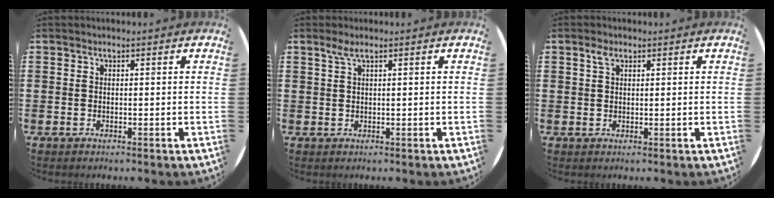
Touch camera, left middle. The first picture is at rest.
{"total": 1.3, "force": [0.9, 0.3, 0.9], "torque": [-0.019, 0.003, 0.016]}
{"total": 1.6, "force": [0.9, 0.9, 1.0], "torque": [-0.016, 0.002, 0.015]}